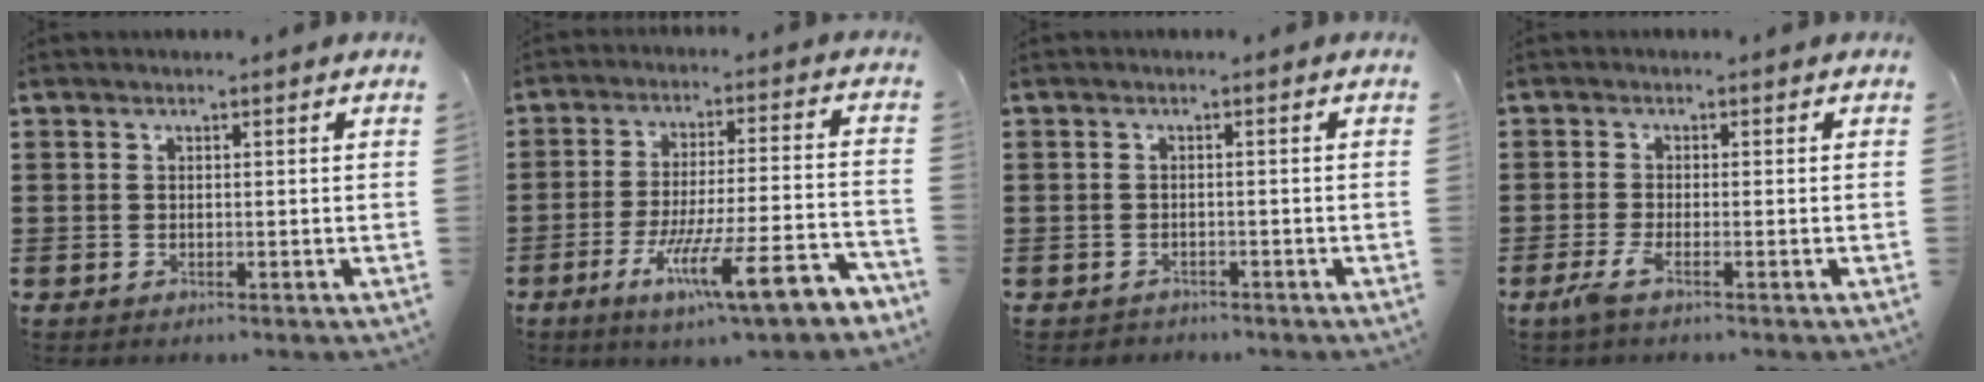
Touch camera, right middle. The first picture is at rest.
{"total": 12.8, "force": [-8.0, 1.6, 9.8], "torque": [-0.159, 0.009, -0.141]}
{"total": 1.0, "force": [-0.9, 0.4, -0.1], "torque": [-0.001, 0.002, -0.022]}
{"total": 2.7, "force": [-1.5, 0.3, 2.2], "torque": [-0.054, -0.007, -0.030]}